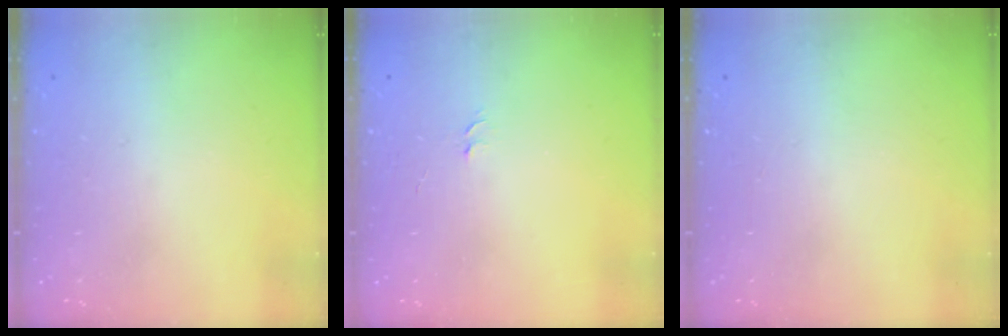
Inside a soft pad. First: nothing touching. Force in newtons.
{"total": 3.5, "press": 3.5, "slide": 0.3}
{"total": 0.0}